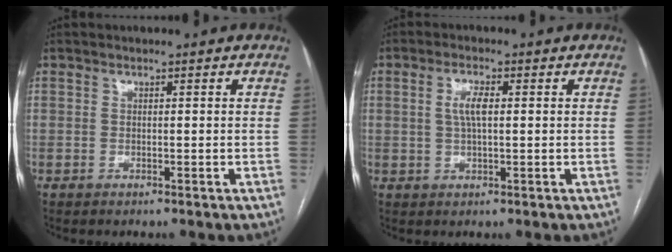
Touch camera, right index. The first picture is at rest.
{"total": 3.6, "force": [0.6, 1.0, 3.4], "torque": [-0.070, 0.006, 0.012]}